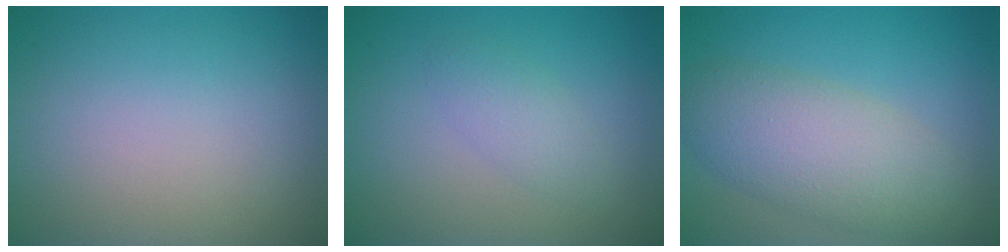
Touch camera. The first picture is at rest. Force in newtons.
{"total": 1.9, "press": 1.9, "slide": 0.2}
{"total": 6.0, "press": 6.0, "slide": 0.2}